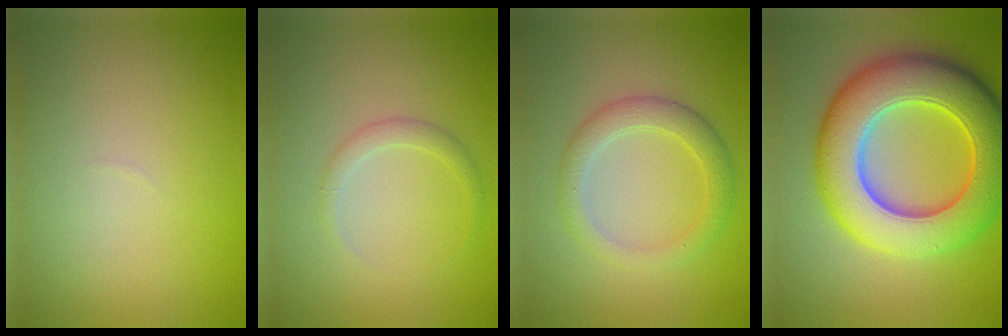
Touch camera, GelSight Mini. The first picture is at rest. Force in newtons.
{"total": 1.3, "press": 1.3, "slide": 0.0}
{"total": 3.0, "press": 3.0, "slide": 0.2}
{"total": 11.8, "press": 11.8, "slide": 0.2}